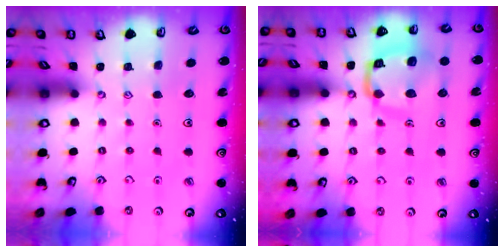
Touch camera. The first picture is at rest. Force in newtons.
{"total": 15.5, "press": 15.4, "slide": 1.6}